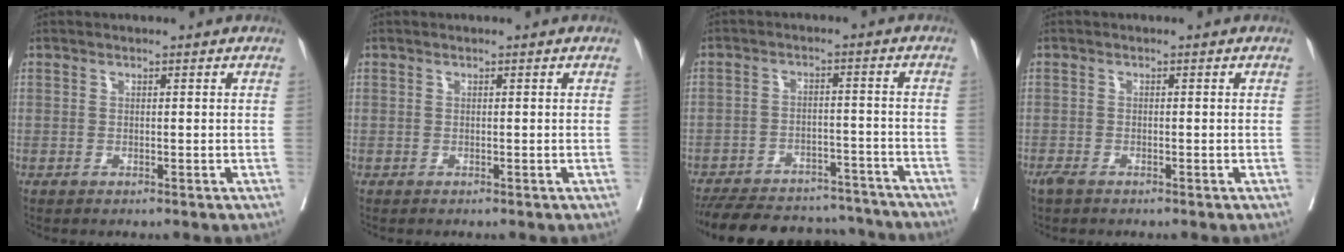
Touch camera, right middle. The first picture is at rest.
{"total": 0.0}
{"total": 21.7, "force": [-19.6, 6.2, 7.1], "torque": [-0.158, -0.007, -0.267]}
{"total": 1.4, "force": [-1.1, 0.5, 0.7], "torque": [-0.017, -0.003, -0.019]}